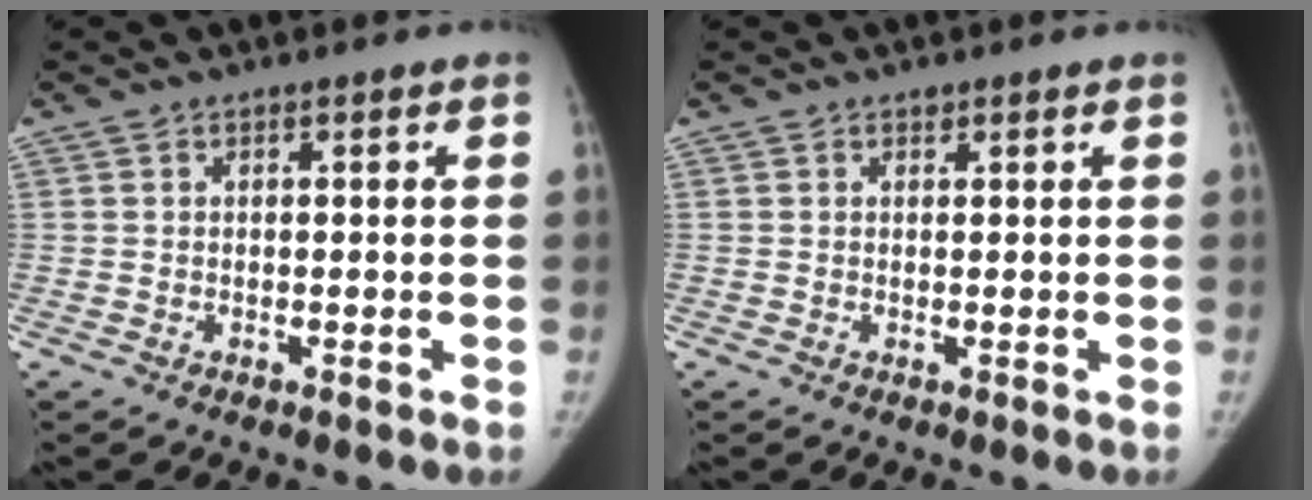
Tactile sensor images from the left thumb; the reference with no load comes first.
{"total": 0.7, "force": [0.5, 0.4, 0.1], "torque": [0.003, -0.004, 0.007]}